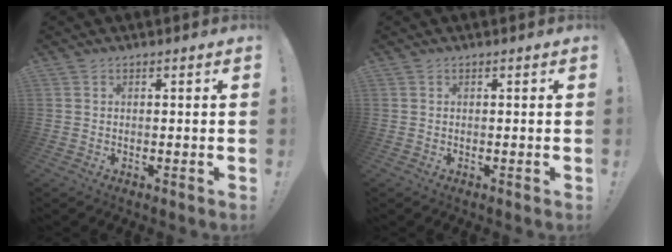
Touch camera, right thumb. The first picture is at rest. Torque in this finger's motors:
{"motor_torque": [0.00, 0.00, 0.00, 0.00, 0.00]}